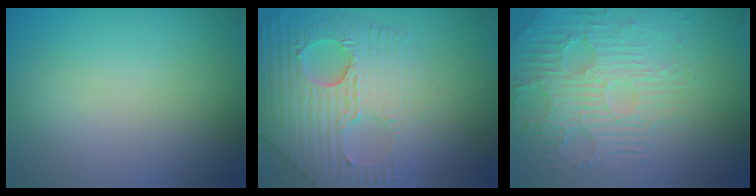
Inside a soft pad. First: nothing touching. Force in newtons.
{"total": 8.4, "press": 6.1, "slide": 5.8}
{"total": 6.1, "press": 3.8, "slide": 4.8}